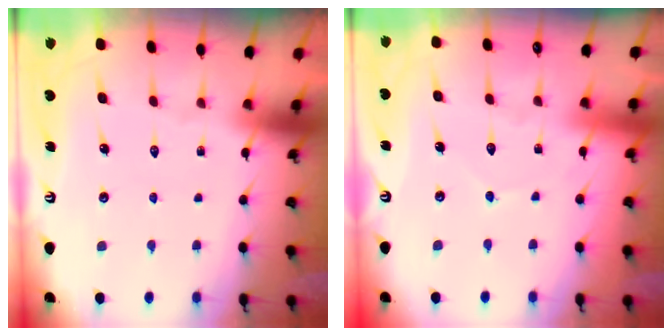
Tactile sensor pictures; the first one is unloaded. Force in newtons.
{"total": 4.4, "press": 4.4, "slide": 0.0}